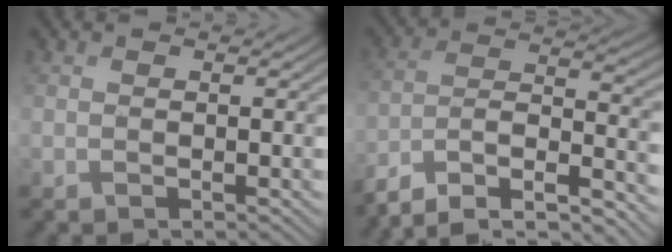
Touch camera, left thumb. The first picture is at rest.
{"total": 12.0, "force": [-9.7, 3.2, 6.4], "torque": [-0.125, -0.004, -0.173]}